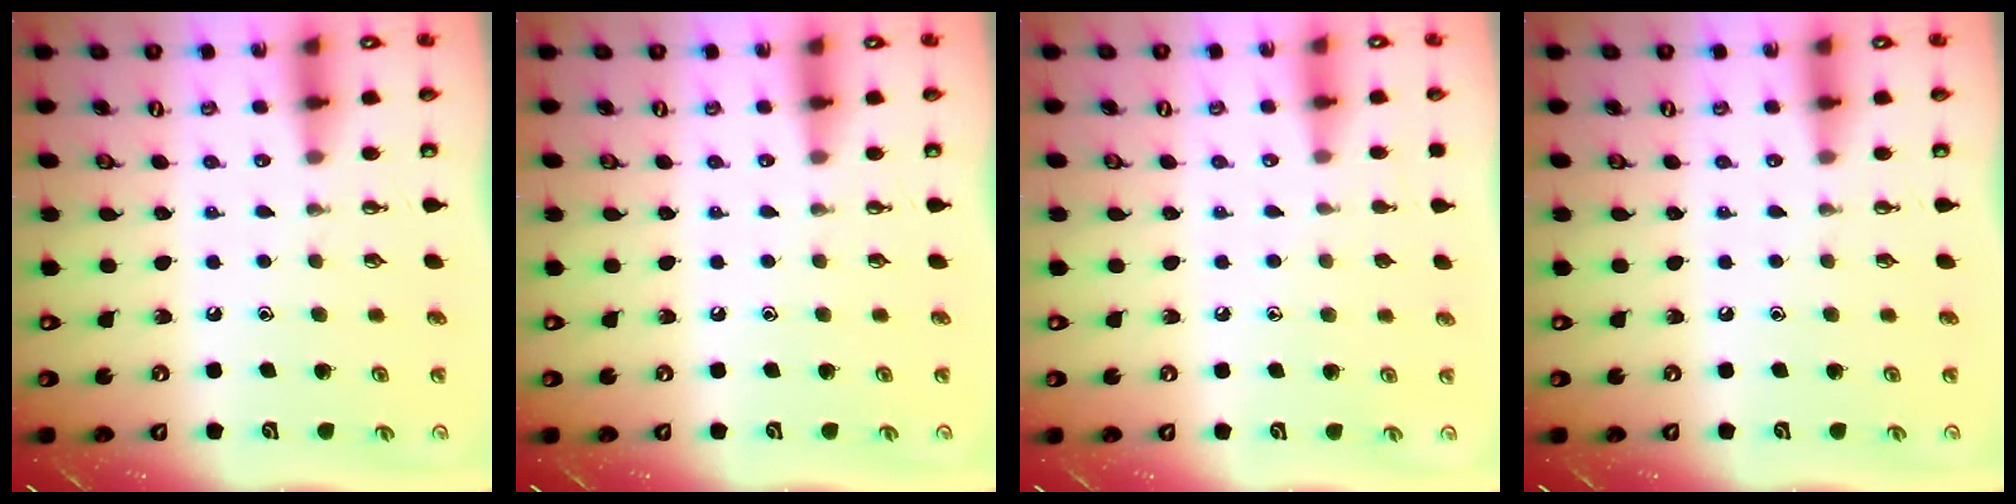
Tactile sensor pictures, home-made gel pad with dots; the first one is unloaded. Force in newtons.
{"total": 0.0}
{"total": 3.7, "press": 3.6, "slide": 0.4}
{"total": 0.0}